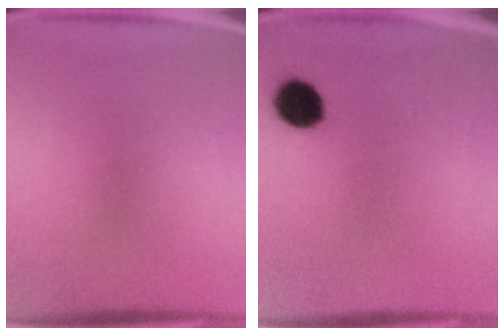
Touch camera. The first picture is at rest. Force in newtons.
{"total": 6.9}